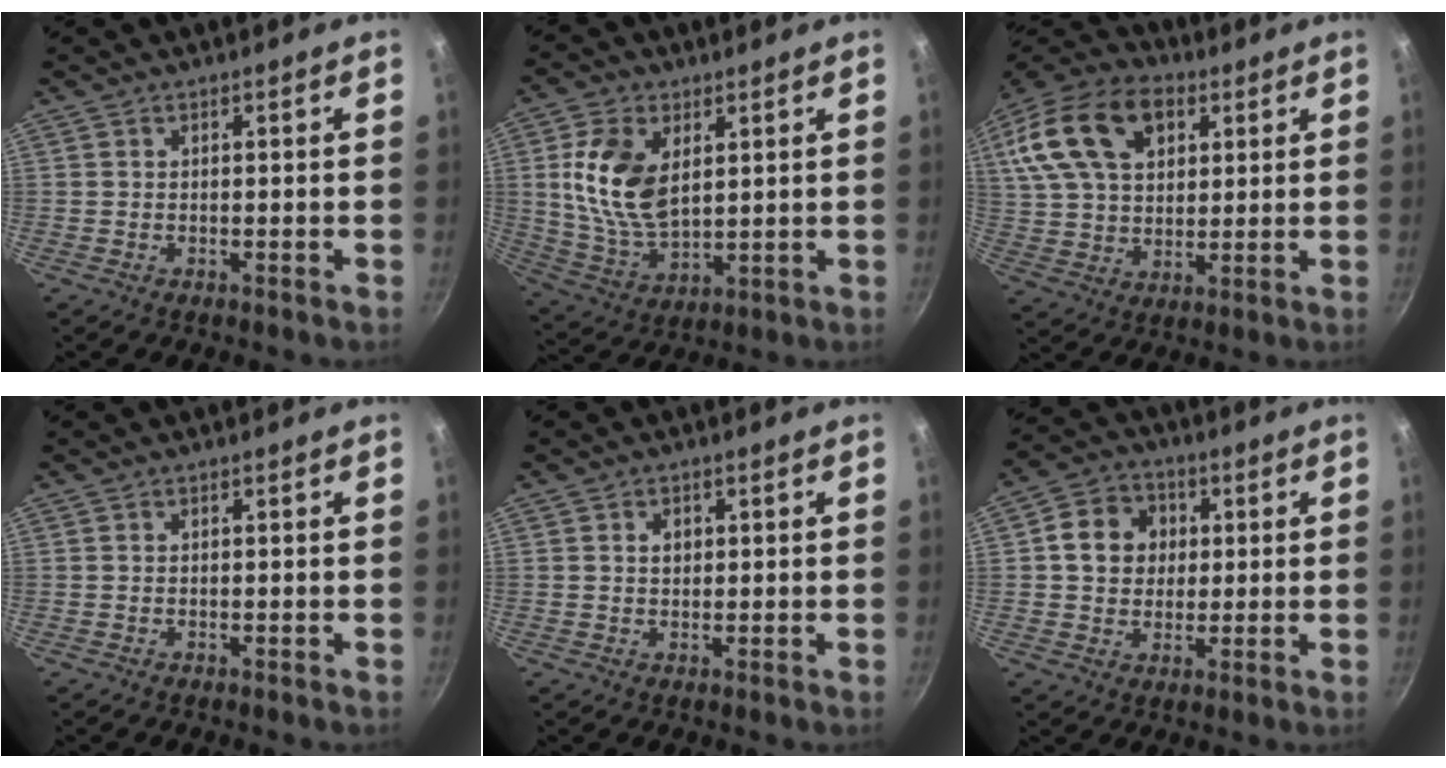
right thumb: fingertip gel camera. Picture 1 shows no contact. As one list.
[{"total": 13.7, "force": [3.4, 8.2, 10.4], "torque": [-0.190, -0.020, 0.075]}, {"total": 21.8, "force": [8.3, 14.1, 14.4], "torque": [-0.256, 0.009, 0.142]}, {"total": 0.0}, {"total": 2.2, "force": [0.5, 1.6, 1.3], "torque": [-0.011, 0.002, 0.009]}, {"total": 9.7, "force": [1.8, 8.3, 4.7], "torque": [-0.053, 0.011, 0.020]}]